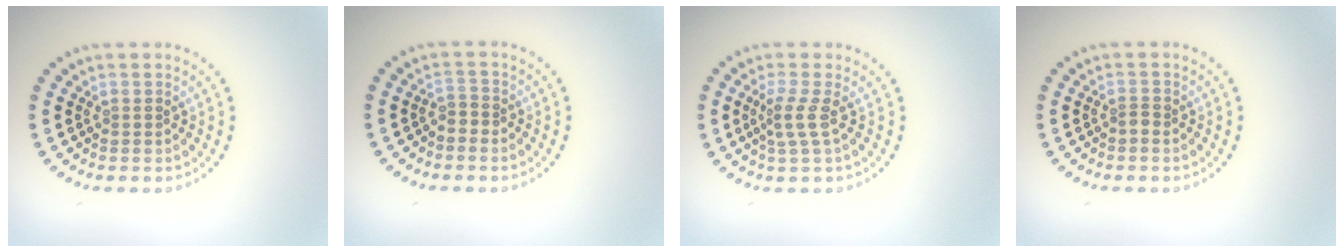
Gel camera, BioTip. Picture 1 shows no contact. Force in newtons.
{"total": 0.9, "press": 0.6, "slide": 0.6}
{"total": 2.2, "press": 1.5, "slide": 1.5}
{"total": 0.9, "press": 0.6, "slide": 0.6}